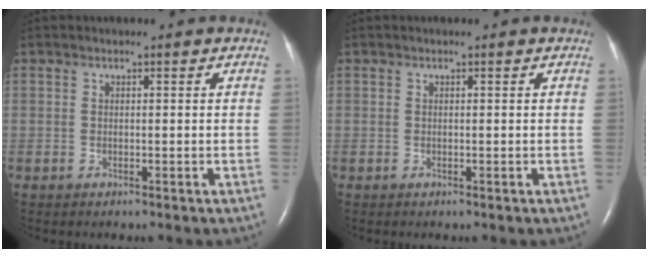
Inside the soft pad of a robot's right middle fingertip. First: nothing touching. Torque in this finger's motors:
{"motor_torque": [-0.02, 0.06, 0.00, 0.00]}